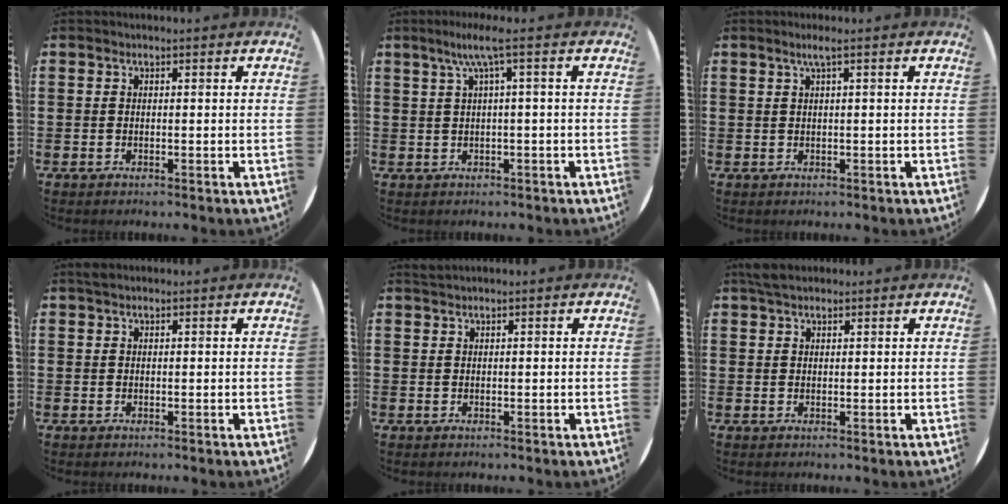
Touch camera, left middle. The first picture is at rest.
{"total": 3.9, "force": [1.4, -0.1, 3.6], "torque": [-0.073, 0.001, 0.021]}
{"total": 1.4, "force": [0.6, -0.1, 1.3], "torque": [-0.024, 0.003, 0.009]}
{"total": 0.7, "force": [0.6, 0.3, 0.1], "torque": [-0.004, 0.003, 0.012]}
{"total": 0.6, "force": [0.6, -0.1, 0.0], "torque": [0.000, 0.001, 0.012]}
{"total": 2.3, "force": [2.0, 0.9, 0.7], "torque": [-0.010, 0.005, 0.037]}